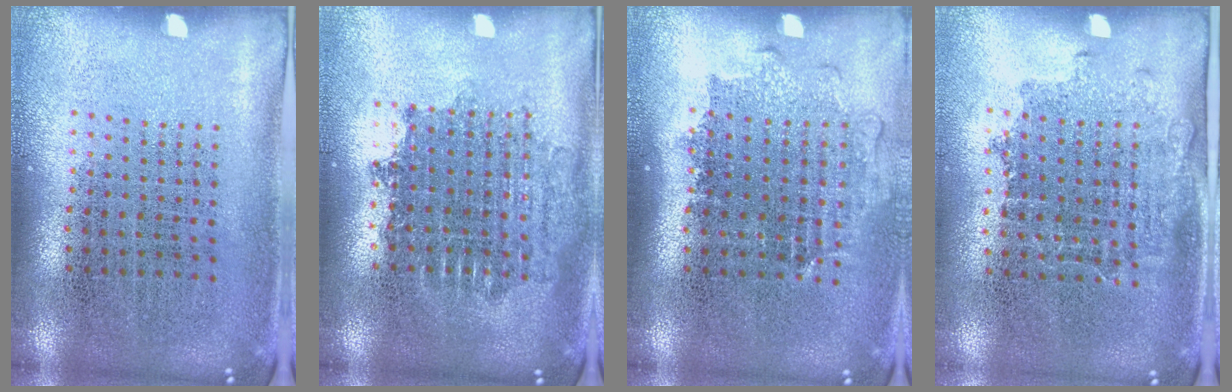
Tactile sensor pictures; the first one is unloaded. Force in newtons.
{"total": 1.7, "press": 1.4, "slide": 1.0}
{"total": 1.1, "press": 1.0, "slide": 0.5}
{"total": 1.1, "press": 0.9, "slide": 0.6}